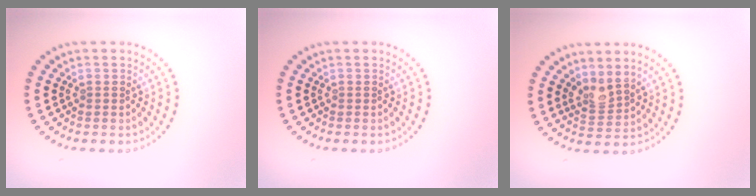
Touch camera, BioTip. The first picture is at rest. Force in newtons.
{"total": 0.0}
{"total": 2.0, "press": 1.6, "slide": 1.3}